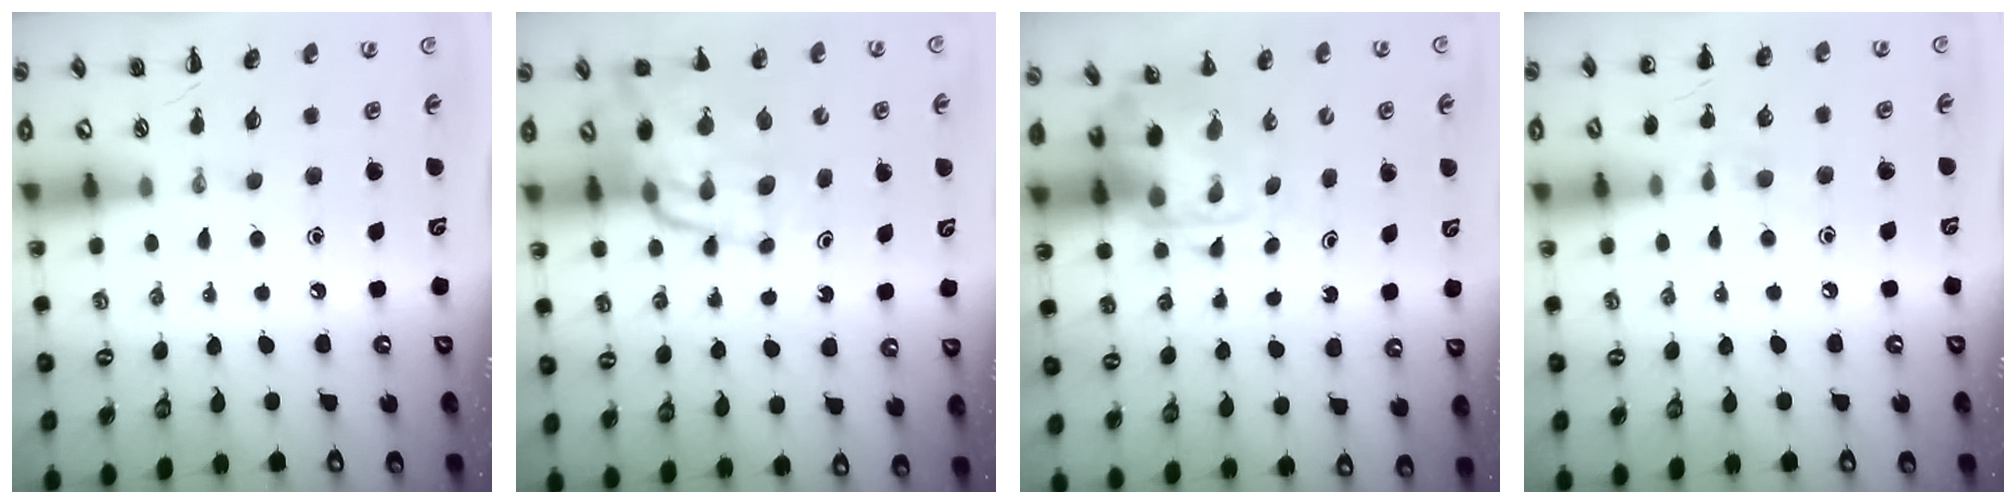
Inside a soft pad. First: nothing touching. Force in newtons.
{"total": 15.5, "press": 14.9, "slide": 4.3}
{"total": 3.6, "press": 3.5, "slide": 0.9}
{"total": 7.6, "press": 7.3, "slide": 2.0}